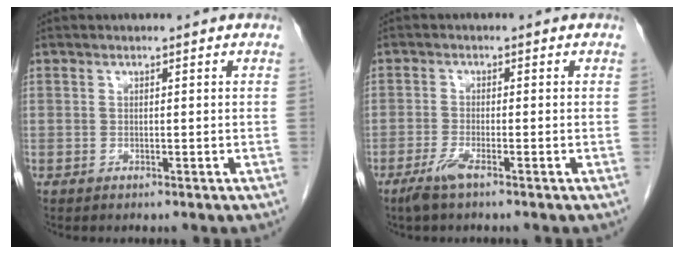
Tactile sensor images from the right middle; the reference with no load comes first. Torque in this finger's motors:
{"motor_torque": [0.05, 0.03, 0.05, 0.01]}